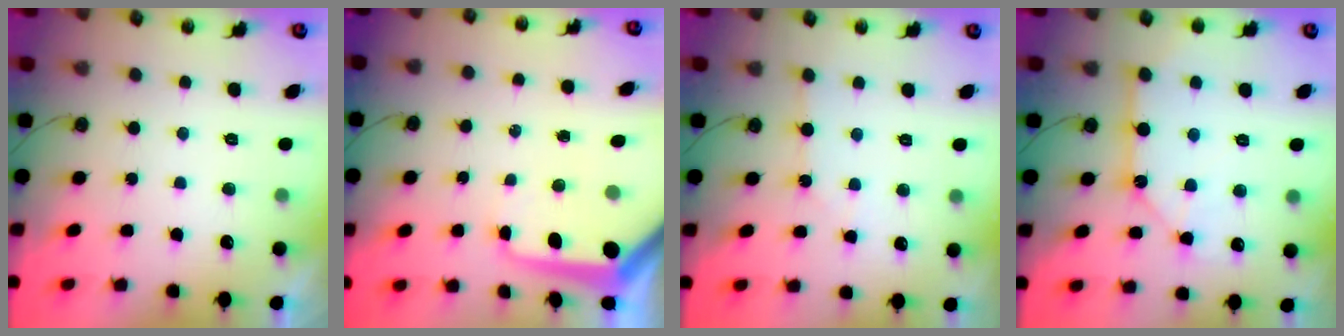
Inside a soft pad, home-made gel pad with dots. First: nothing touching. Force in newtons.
{"total": 10.9, "press": 10.8, "slide": 1.1}
{"total": 2.9, "press": 2.8, "slide": 0.4}
{"total": 10.7, "press": 10.7, "slide": 1.0}